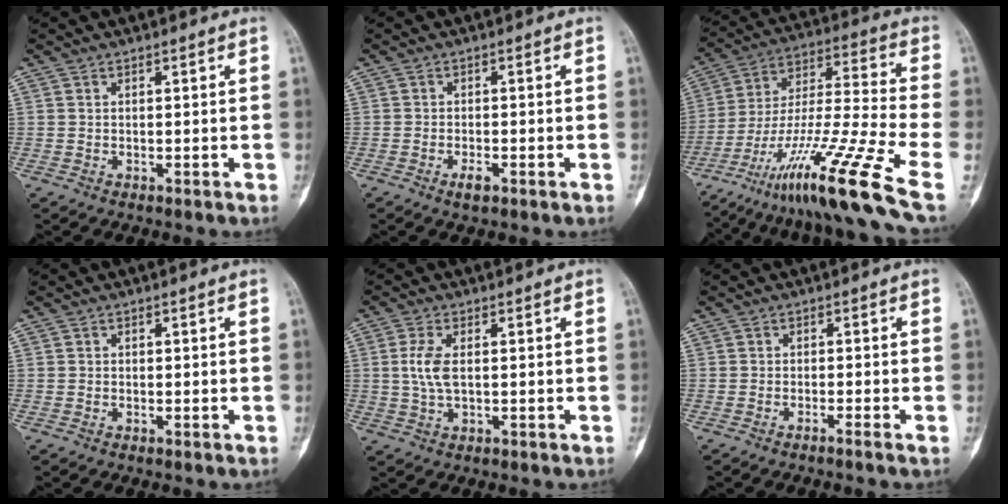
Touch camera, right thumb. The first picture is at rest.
{"total": 2.2, "force": [-1.2, 0.6, 1.8], "torque": [-0.033, 0.002, -0.023]}
{"total": 25.0, "force": [-14.1, 2.4, 20.5], "torque": [-0.370, 0.050, -0.245]}
{"total": 0.0}
{"total": 4.7, "force": [0.4, 2.2, 4.1], "torque": [-0.103, 0.003, 0.009]}
{"total": 1.7, "force": [-1.2, -0.6, 1.0], "torque": [-0.022, 0.010, -0.021]}